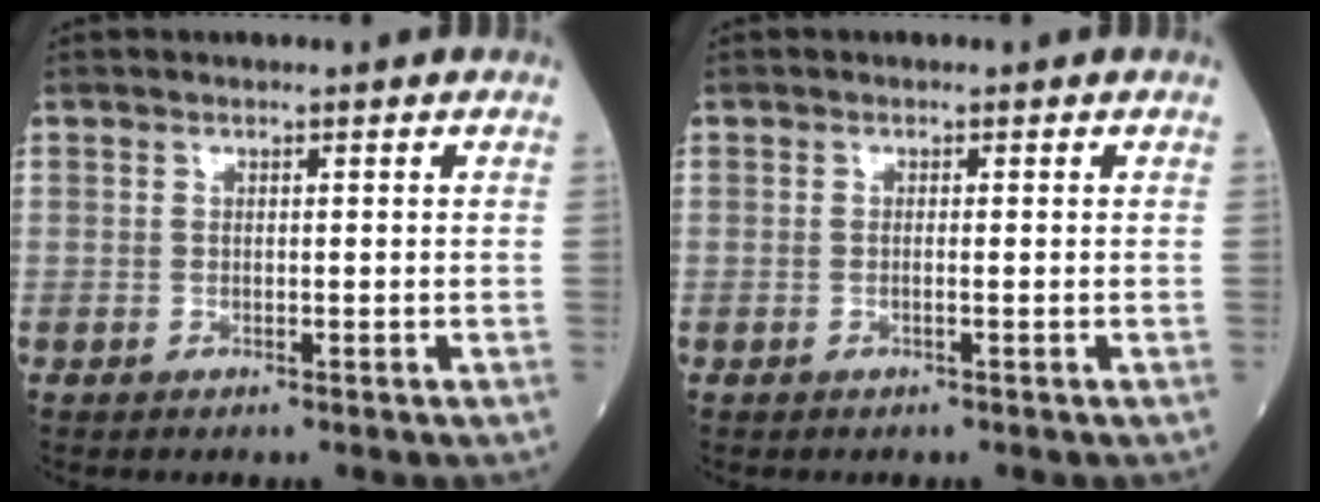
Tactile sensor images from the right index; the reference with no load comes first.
{"total": 0.6, "force": [-0.1, -0.1, 0.6], "torque": [-0.013, 0.000, -0.004]}